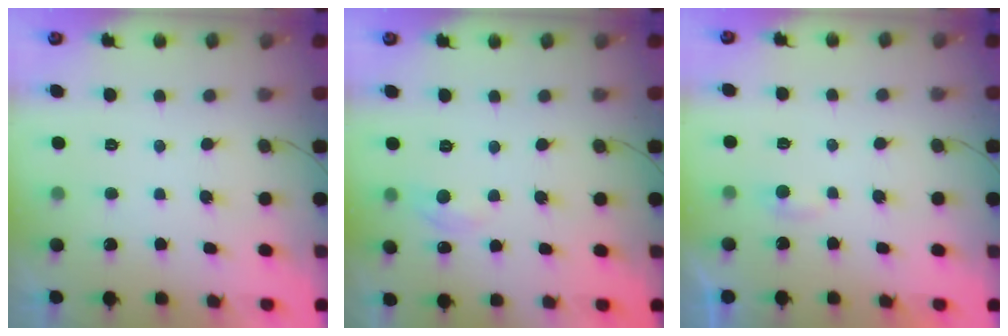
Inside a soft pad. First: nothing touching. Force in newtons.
{"total": 5.6, "press": 5.6, "slide": 0.5}
{"total": 2.3, "press": 2.3, "slide": 0.2}